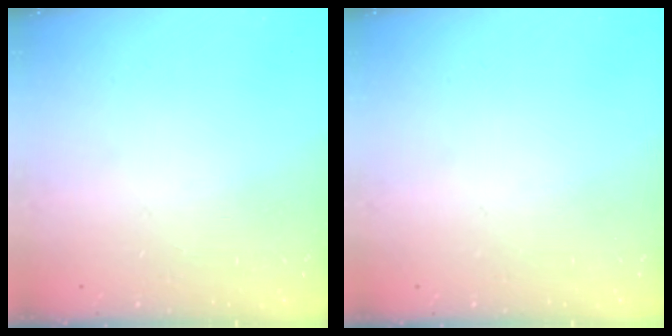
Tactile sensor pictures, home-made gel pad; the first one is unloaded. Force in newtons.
{"total": 0.0}